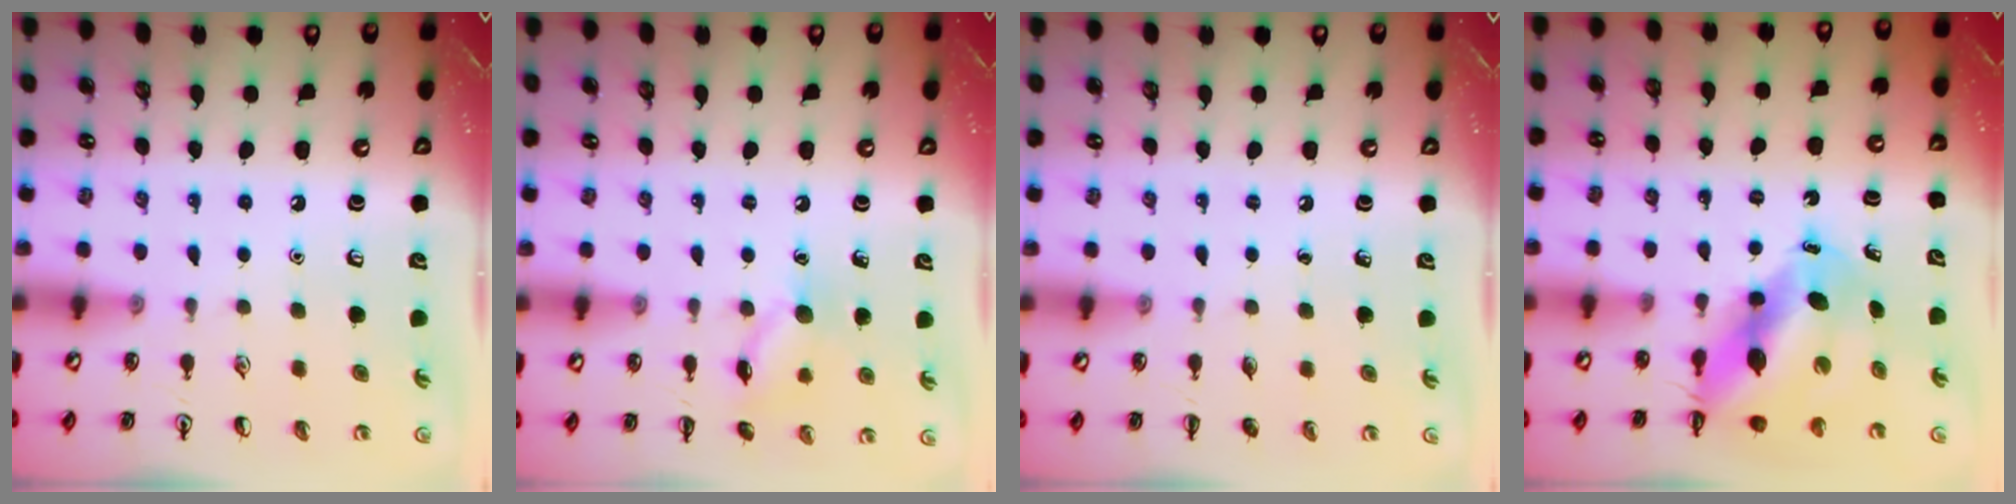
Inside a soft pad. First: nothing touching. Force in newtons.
{"total": 9.4, "press": 9.4, "slide": 0.4}
{"total": 0.0}
{"total": 10.4, "press": 10.0, "slide": 2.9}